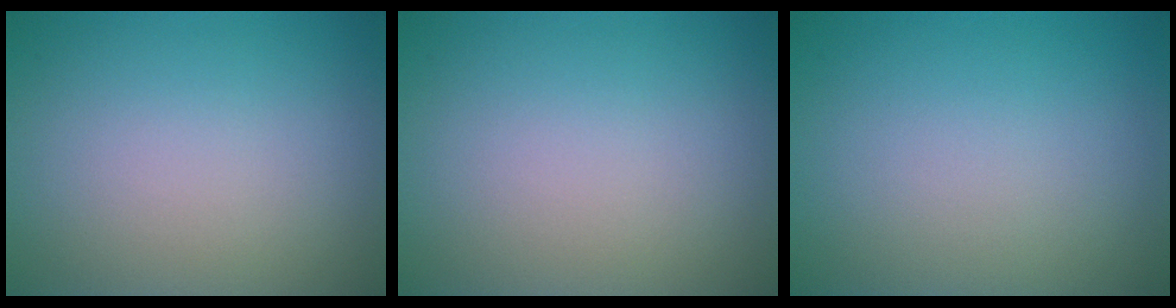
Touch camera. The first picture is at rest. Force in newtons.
{"total": 0.0}
{"total": 0.0}